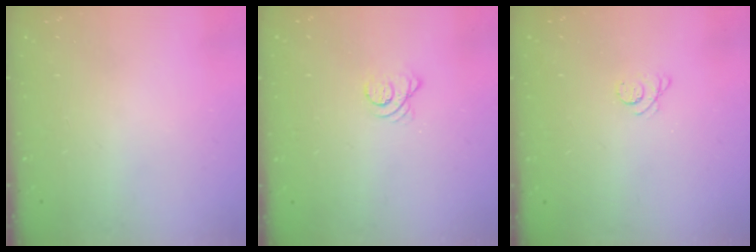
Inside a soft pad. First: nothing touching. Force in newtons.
{"total": 3.0, "press": 2.9, "slide": 0.3}
{"total": 2.8, "press": 2.8, "slide": 0.4}